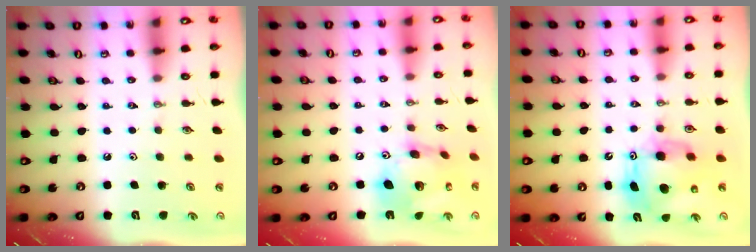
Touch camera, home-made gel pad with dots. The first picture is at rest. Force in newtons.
{"total": 17.2, "press": 17.1, "slide": 1.9}
{"total": 13.2, "press": 13.1, "slide": 1.1}